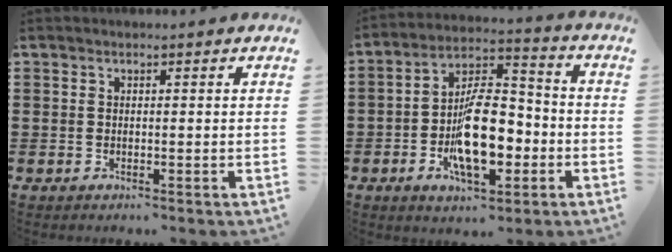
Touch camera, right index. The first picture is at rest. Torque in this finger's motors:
{"motor_torque": [2.14, 0.00, 0.94, 0.21]}